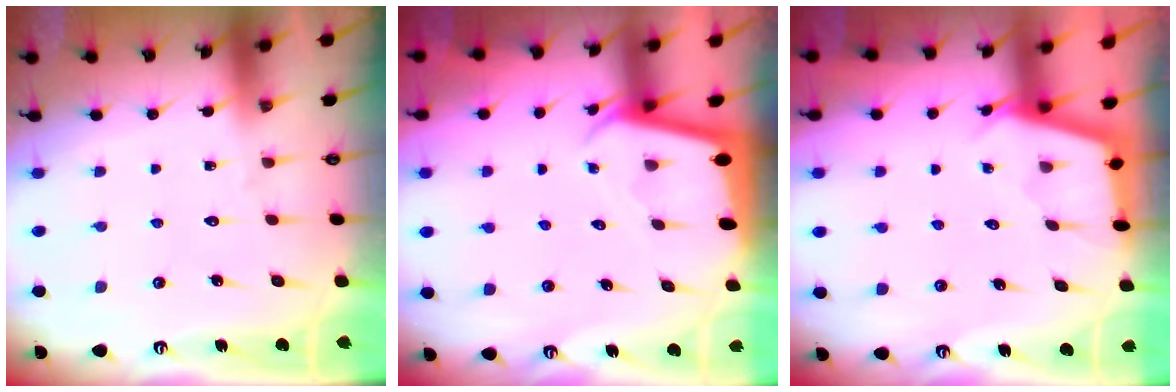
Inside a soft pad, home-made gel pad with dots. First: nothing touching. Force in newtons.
{"total": 2.0, "press": 2.0, "slide": 0.2}
{"total": 2.5, "press": 2.5, "slide": 0.1}